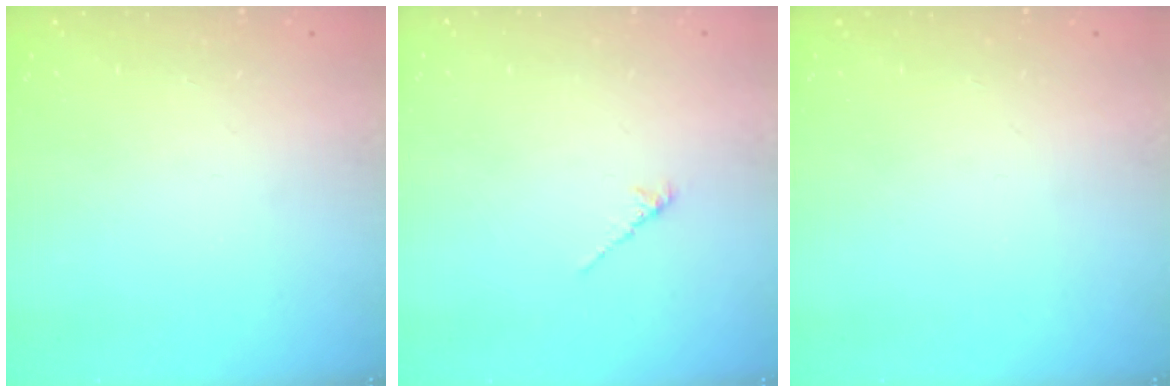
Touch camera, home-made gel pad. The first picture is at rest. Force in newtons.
{"total": 1.6, "press": 1.5, "slide": 0.5}
{"total": 0.0}